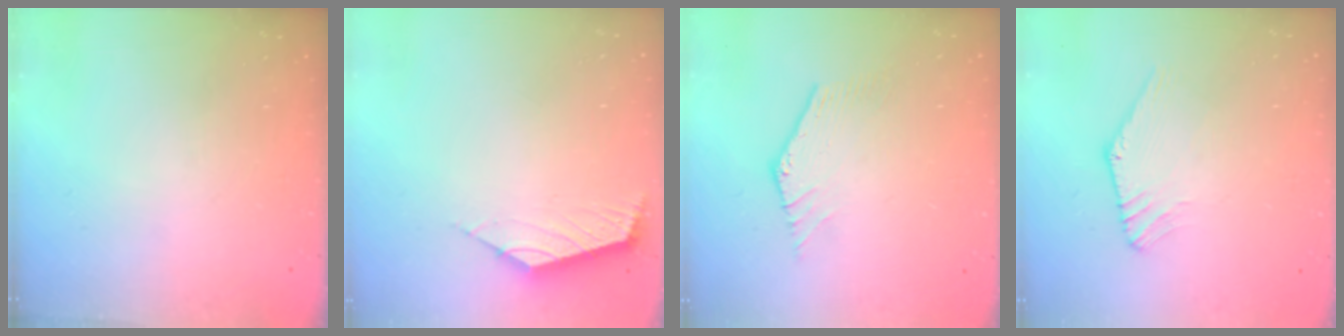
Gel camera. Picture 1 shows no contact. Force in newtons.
{"total": 2.5, "press": 2.5, "slide": 0.6}
{"total": 0.0}
{"total": 2.7, "press": 2.7, "slide": 0.1}